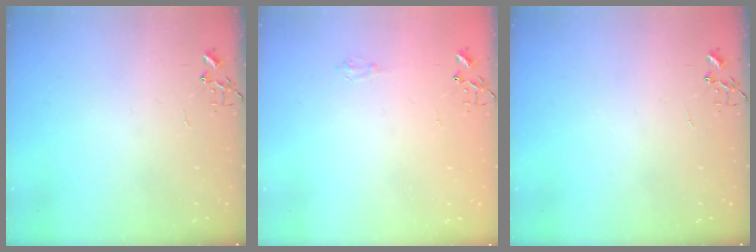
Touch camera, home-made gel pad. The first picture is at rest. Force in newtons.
{"total": 3.8, "press": 3.8, "slide": 0.5}
{"total": 0.0}